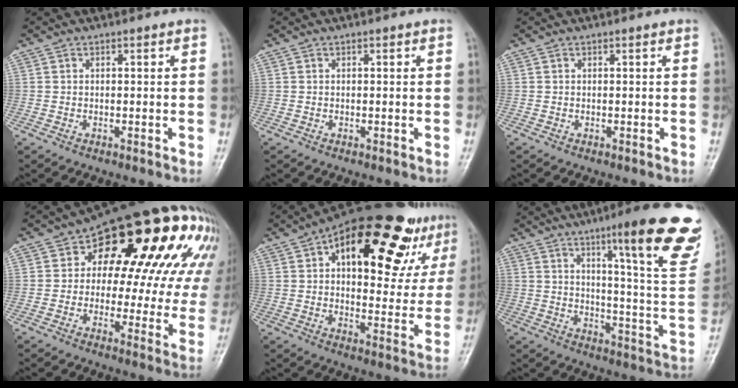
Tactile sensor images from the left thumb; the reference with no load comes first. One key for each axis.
{"total": 0.0}
{"total": 0.0}
{"total": 26.9, "fx": 10.9, "fy": 13.5, "fz": 20.6, "tx": -0.224, "ty": 0.020, "tz": 0.146}
{"total": 26.5, "fx": 13.5, "fy": 11.6, "fz": 19.6, "tx": -0.238, "ty": -0.001, "tz": 0.192}
{"total": 23.3, "fx": 13.4, "fy": 3.6, "fz": 18.7, "tx": -0.221, "ty": -0.062, "tz": 0.179}